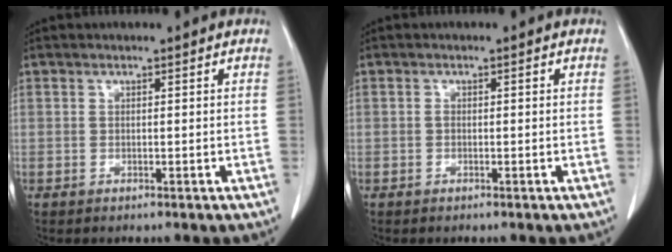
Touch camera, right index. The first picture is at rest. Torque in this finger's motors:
{"motor_torque": [-0.02, 0.04, -0.02, 0.00]}